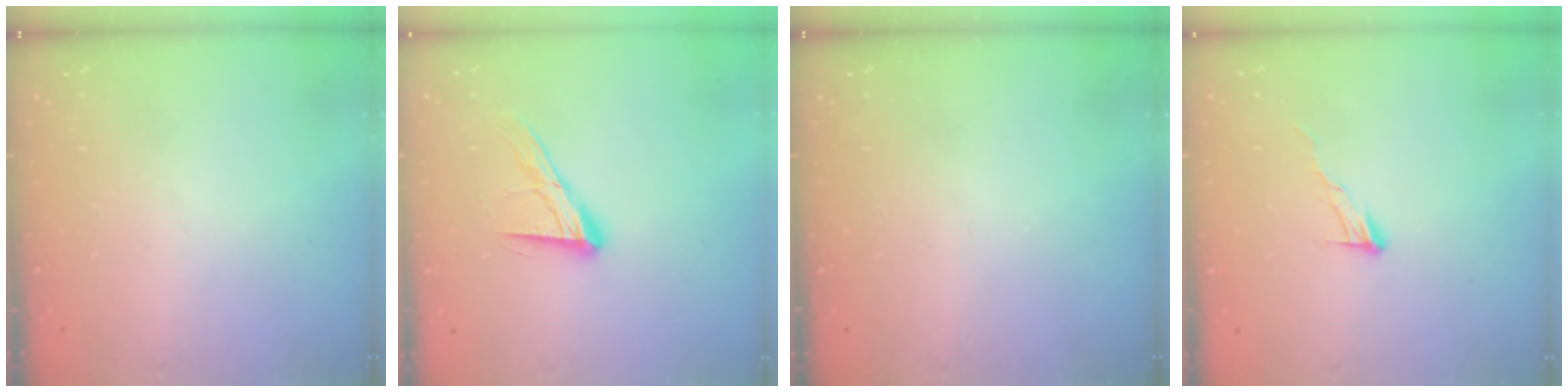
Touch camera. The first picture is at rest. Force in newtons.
{"total": 12.4, "press": 12.3, "slide": 1.4}
{"total": 0.0}
{"total": 6.6, "press": 6.6, "slide": 0.5}